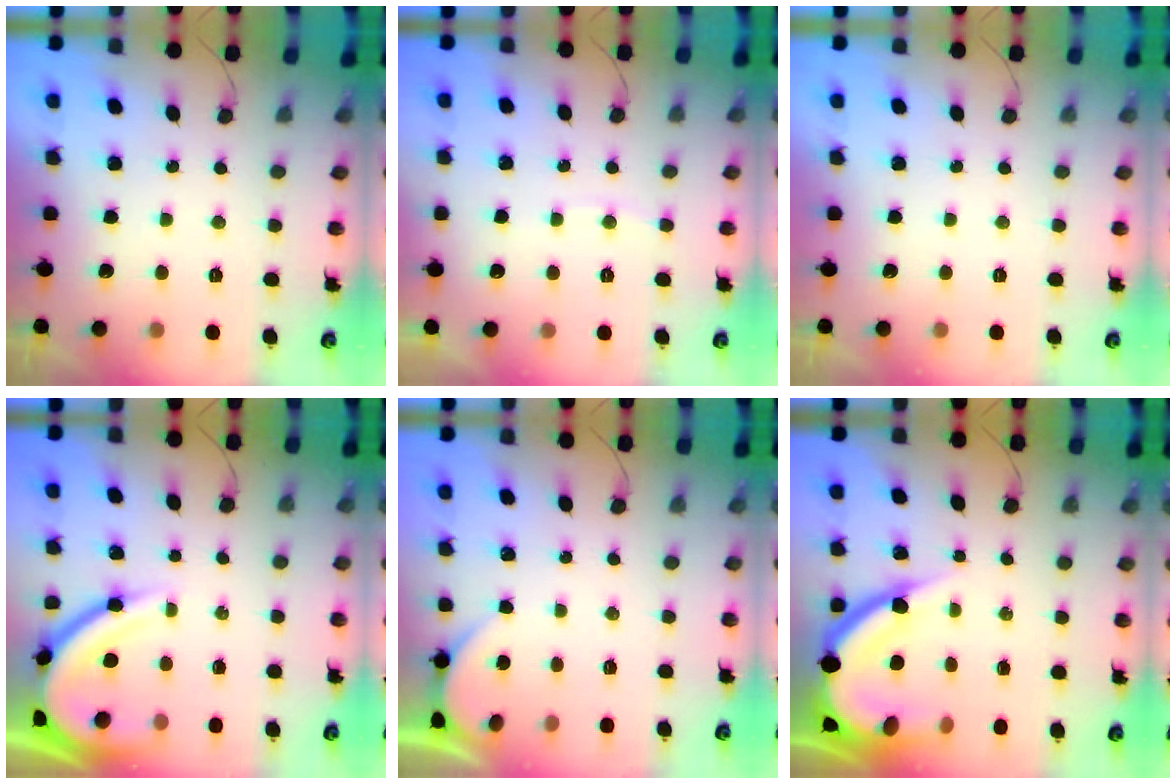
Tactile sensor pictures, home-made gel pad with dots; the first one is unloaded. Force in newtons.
{"total": 2.8, "press": 2.7, "slide": 0.3}
{"total": 0.0}
{"total": 13.6, "press": 13.6, "slide": 1.2}
{"total": 0.7, "press": 0.7, "slide": 0.1}
{"total": 16.2, "press": 16.2, "slide": 1.6}